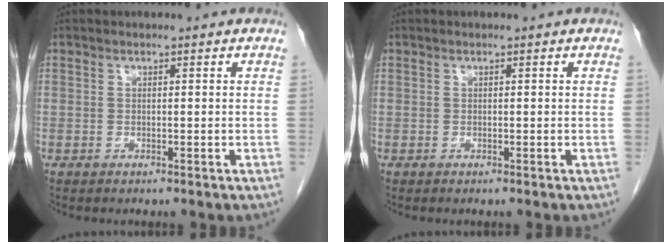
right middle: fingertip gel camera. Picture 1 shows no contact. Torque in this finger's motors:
{"motor_torque": [-0.10, -0.14, -0.02, -0.01]}